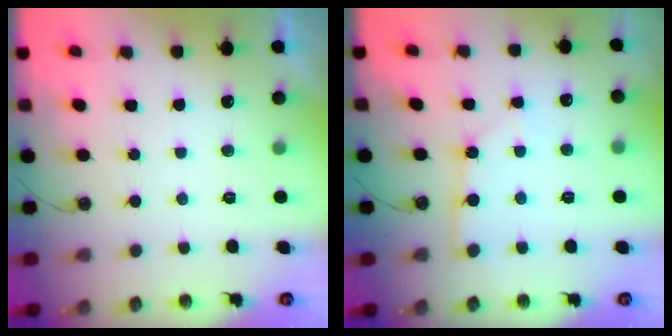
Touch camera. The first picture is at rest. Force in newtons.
{"total": 2.6, "press": 2.6, "slide": 0.2}